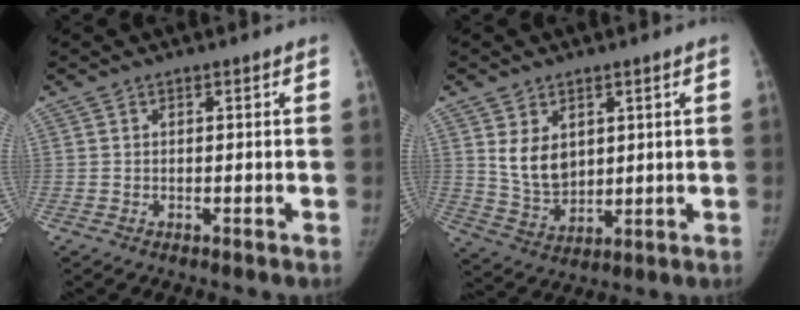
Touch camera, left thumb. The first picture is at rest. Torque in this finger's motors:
{"motor_torque": [1.04, 0.97, 1.00, -0.83, 0.22]}